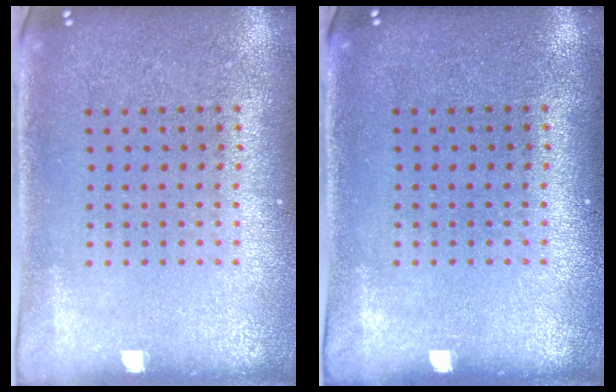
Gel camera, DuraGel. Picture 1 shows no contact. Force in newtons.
{"total": 0.0}